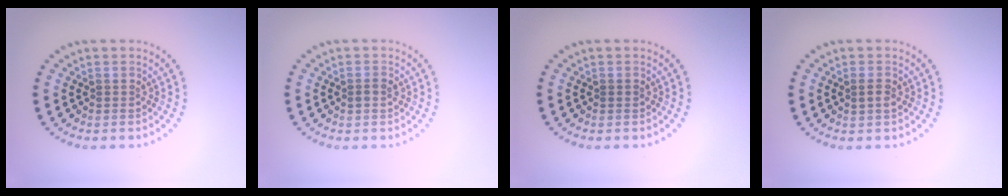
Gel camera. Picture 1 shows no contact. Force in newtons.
{"total": 1.0, "press": 1.0, "slide": 0.2}
{"total": 0.5, "press": 0.5, "slide": 0.0}
{"total": 1.2, "press": 1.2, "slide": 0.1}